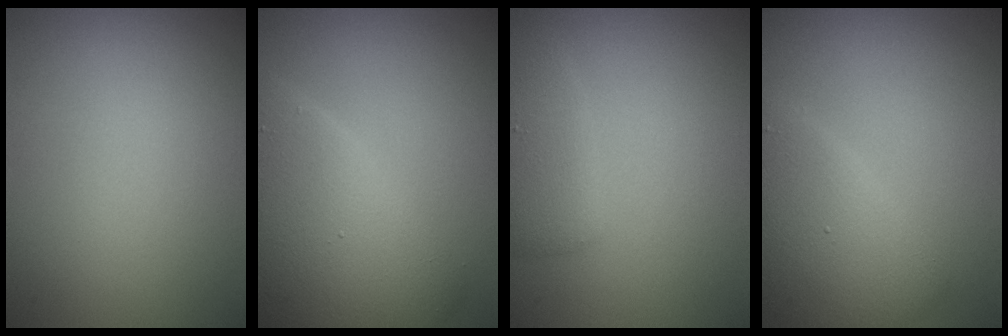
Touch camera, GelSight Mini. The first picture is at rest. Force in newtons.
{"total": 7.2, "press": 7.2, "slide": 0.2}
{"total": 2.4, "press": 2.4, "slide": 0.3}
{"total": 3.9, "press": 3.9, "slide": 0.2}